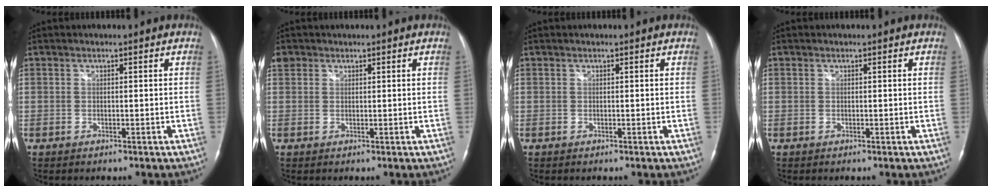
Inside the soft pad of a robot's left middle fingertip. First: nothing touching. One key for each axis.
{"total": 2.4, "fx": 1.3, "fy": 1.9, "fz": 0.4, "tx": -0.007, "ty": 0.015, "tz": 0.025}
{"total": 0.0}
{"total": 0.0}